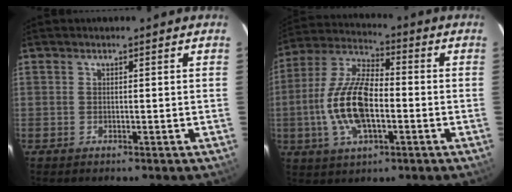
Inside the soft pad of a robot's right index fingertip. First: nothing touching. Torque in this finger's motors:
{"motor_torque": [2.14, 0.00, 1.05, 0.21]}